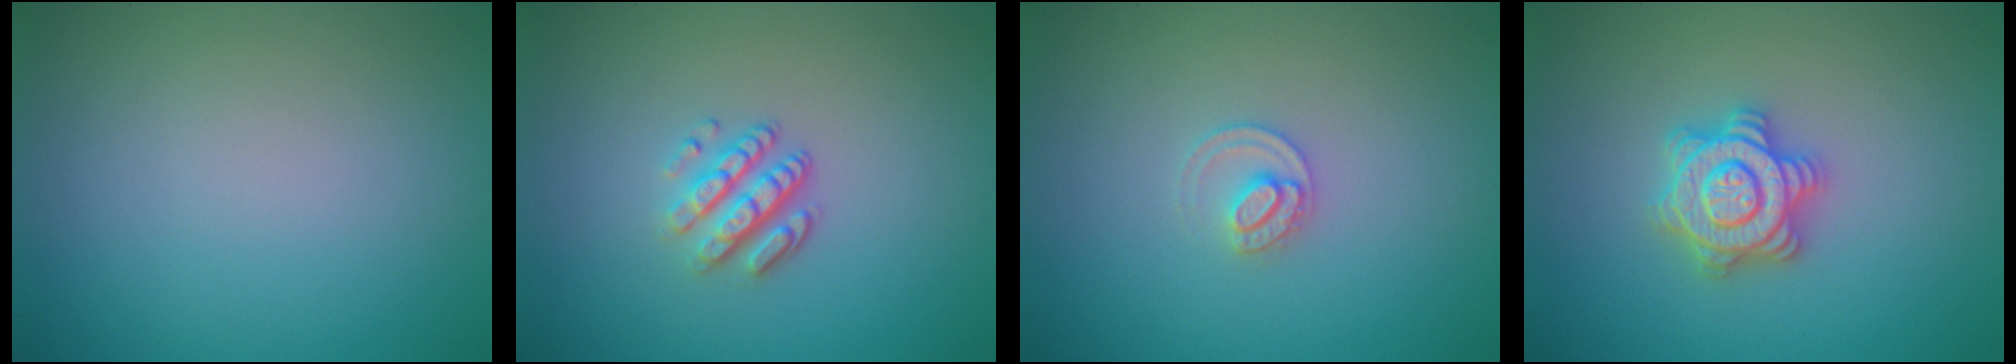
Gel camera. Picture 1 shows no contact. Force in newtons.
{"total": 3.3, "press": 2.4, "slide": 2.2}
{"total": 1.7, "press": 1.7, "slide": 0.1}
{"total": 4.6, "press": 4.6, "slide": 0.6}